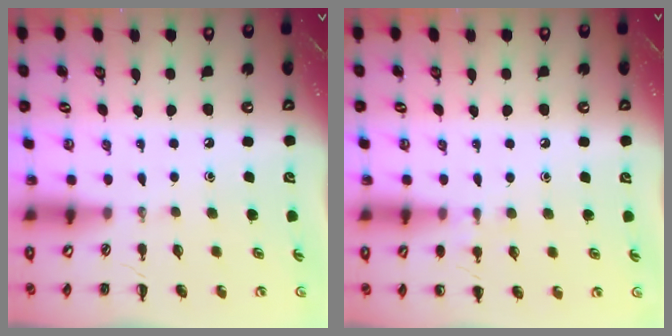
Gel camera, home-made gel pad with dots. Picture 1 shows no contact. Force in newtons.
{"total": 5.9, "press": 5.7, "slide": 1.7}